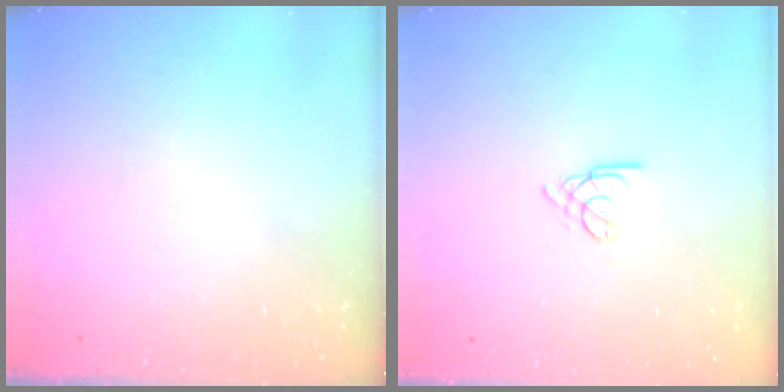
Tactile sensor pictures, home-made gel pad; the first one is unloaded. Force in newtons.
{"total": 2.8, "press": 2.7, "slide": 0.5}